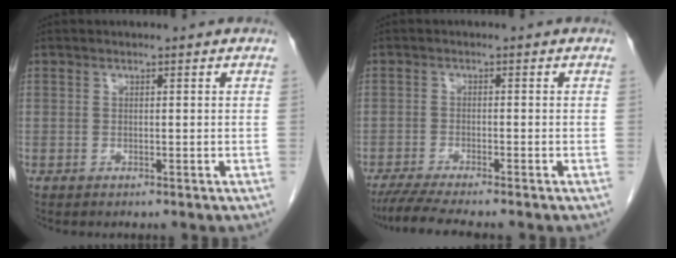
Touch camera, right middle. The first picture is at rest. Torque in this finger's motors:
{"motor_torque": [0.62, -0.43, 0.04, 0.01]}